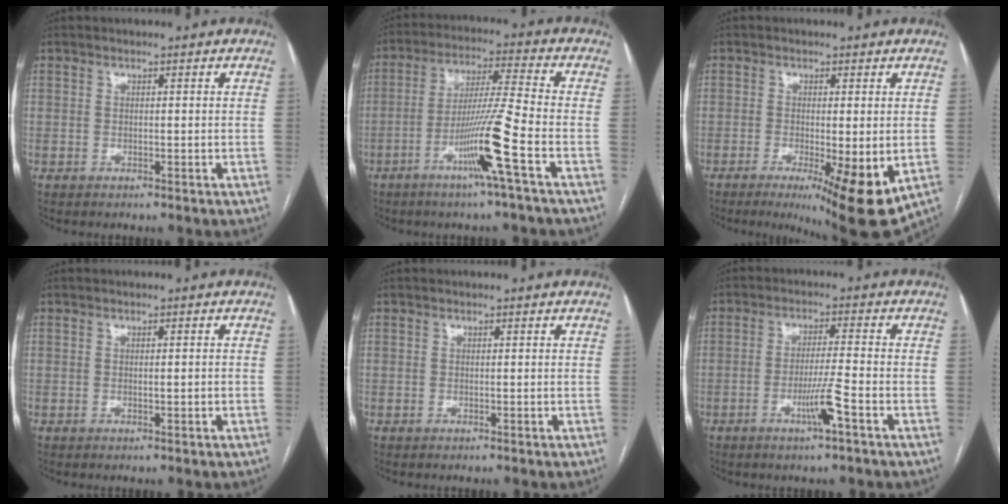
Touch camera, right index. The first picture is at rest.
{"total": 10.6, "force": [-4.7, -1.9, 9.3], "torque": [-0.175, -0.009, -0.091]}
{"total": 10.1, "force": [-3.6, 1.5, 9.3], "torque": [-0.123, -0.025, -0.045]}
{"total": 0.9, "force": [-0.1, 0.0, 0.9], "torque": [-0.014, -0.001, 0.002]}
{"total": 0.0}
{"total": 5.2, "force": [-2.5, -0.6, 4.5], "torque": [-0.083, -0.009, -0.047]}